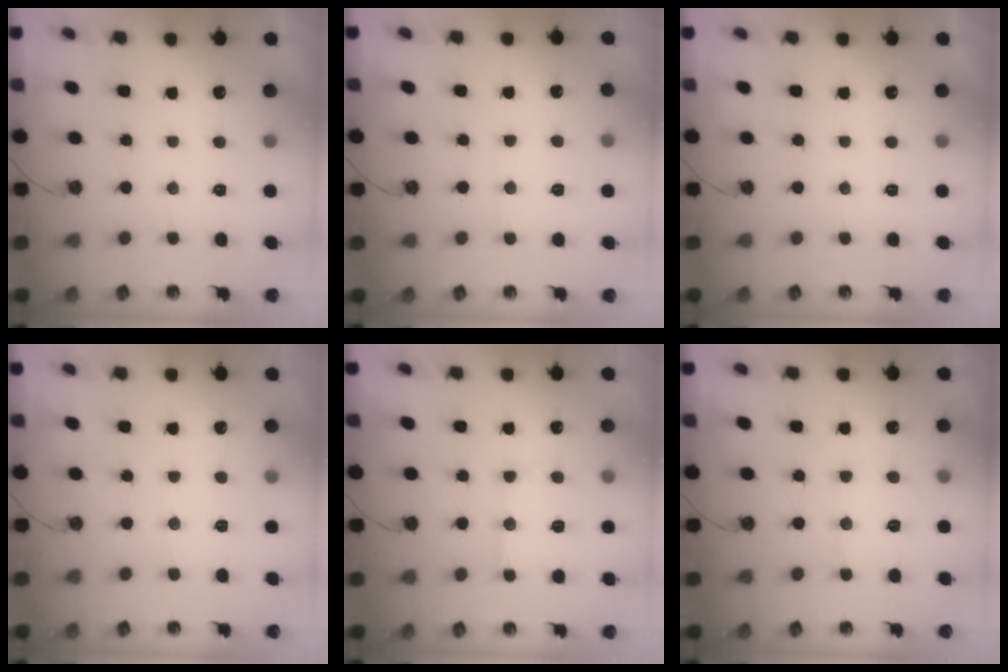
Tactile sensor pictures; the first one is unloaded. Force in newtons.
{"total": 6.0, "press": 5.9, "slide": 0.7}
{"total": 0.0}
{"total": 5.3, "press": 5.3, "slide": 0.7}
{"total": 12.8, "press": 12.8, "slide": 1.0}
{"total": 7.6, "press": 7.6, "slide": 0.6}